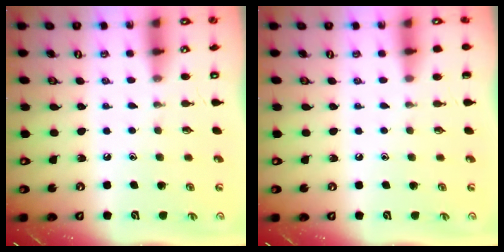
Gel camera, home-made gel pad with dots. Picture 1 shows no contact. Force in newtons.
{"total": 0.0}